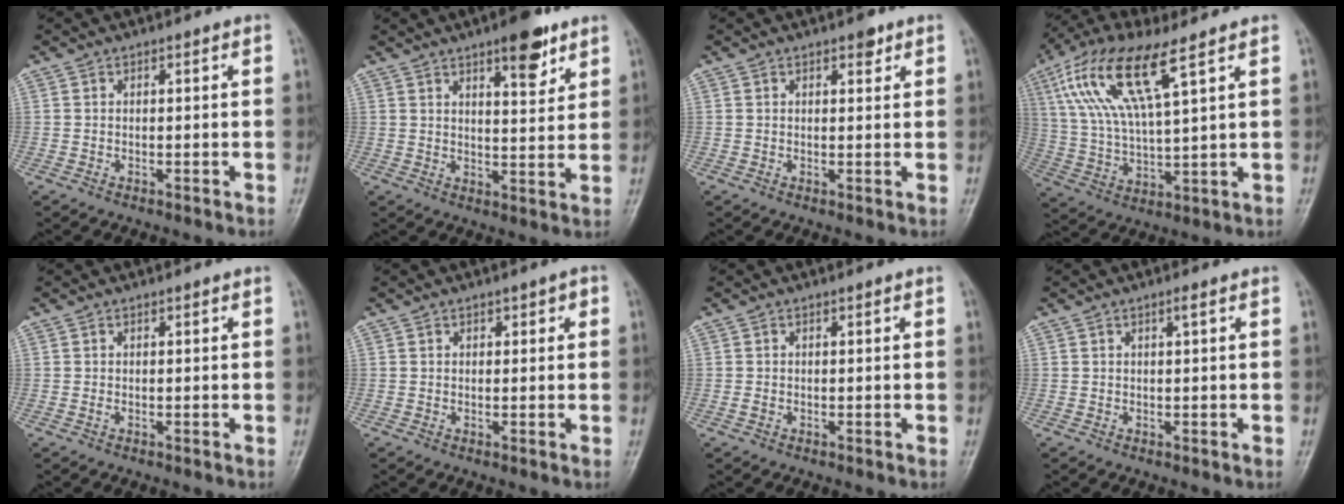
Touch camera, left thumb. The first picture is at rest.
{"total": 8.2, "force": [5.2, 2.7, 5.7], "torque": [-0.063, -0.030, 0.072]}
{"total": 2.0, "force": [1.3, 1.0, 1.2], "torque": [-0.005, -0.005, 0.016]}
{"total": 15.2, "force": [7.4, 4.0, 12.7], "torque": [-0.270, -0.010, 0.145]}
{"total": 0.0}
{"total": 1.6, "force": [0.7, 1.1, 0.9], "torque": [0.002, 0.000, 0.006]}
{"total": 0.7, "force": [-0.2, 0.5, 0.4], "torque": [-0.008, -0.001, -0.003]}
{"total": 0.9, "force": [0.4, 0.0, 0.8], "torque": [-0.014, 0.000, 0.006]}